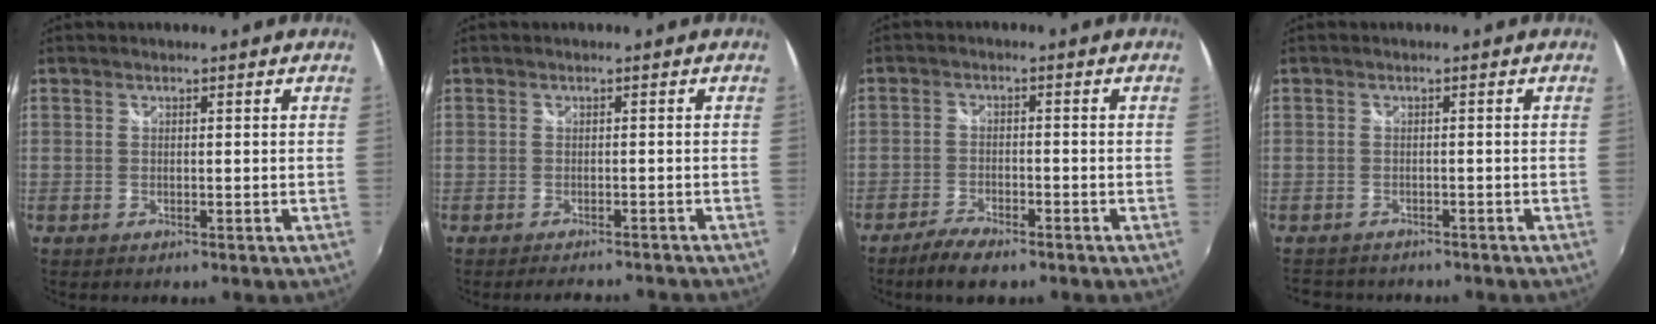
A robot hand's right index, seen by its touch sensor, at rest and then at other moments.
{"total": 5.3, "force": [-4.8, 1.4, 1.8], "torque": [-0.037, -0.011, -0.067]}
{"total": 5.8, "force": [-4.5, 1.7, 3.2], "torque": [-0.087, -0.007, -0.086]}
{"total": 4.3, "force": [-3.5, 2.4, 0.8], "torque": [-0.021, 0.003, -0.057]}